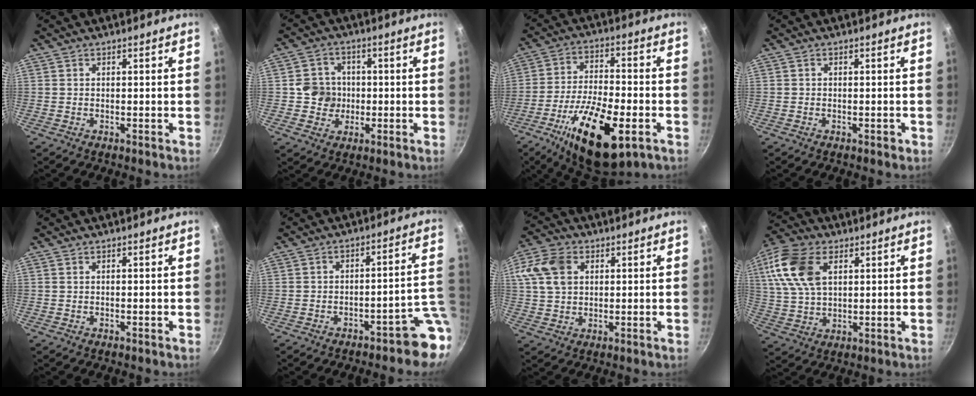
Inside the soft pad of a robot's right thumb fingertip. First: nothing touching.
{"total": 6.2, "force": [-0.4, 5.9, 1.8], "torque": [0.003, 0.013, -0.013]}
{"total": 19.8, "force": [-8.4, 7.8, 16.2], "torque": [-0.266, 0.019, -0.140]}
{"total": 0.9, "force": [-0.5, 0.6, 0.6], "torque": [-0.007, 0.005, -0.004]}
{"total": 0.0}
{"total": 6.8, "force": [-4.0, 1.6, 5.2], "torque": [-0.031, 0.046, -0.056]}
{"total": 10.3, "force": [2.9, 7.6, 6.3], "torque": [-0.112, 0.004, 0.045]}
{"total": 14.2, "force": [4.7, 8.6, 10.2], "torque": [-0.194, 0.002, 0.088]}